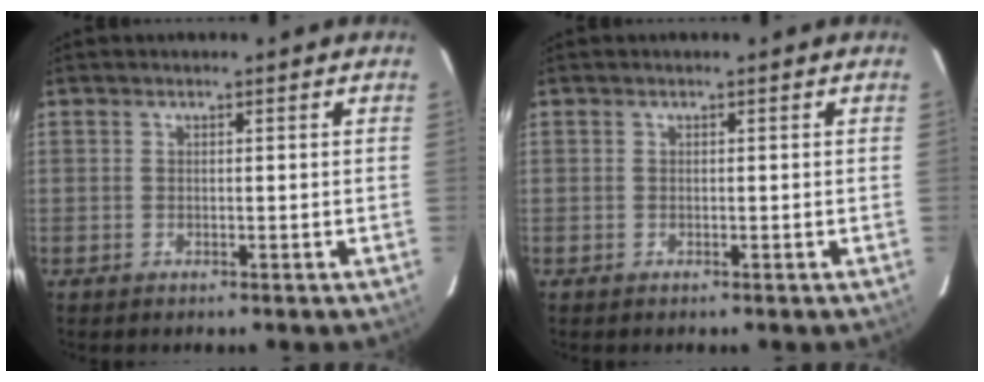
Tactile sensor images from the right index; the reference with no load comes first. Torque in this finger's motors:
{"motor_torque": [0.00, 0.00, 0.00, 0.00]}